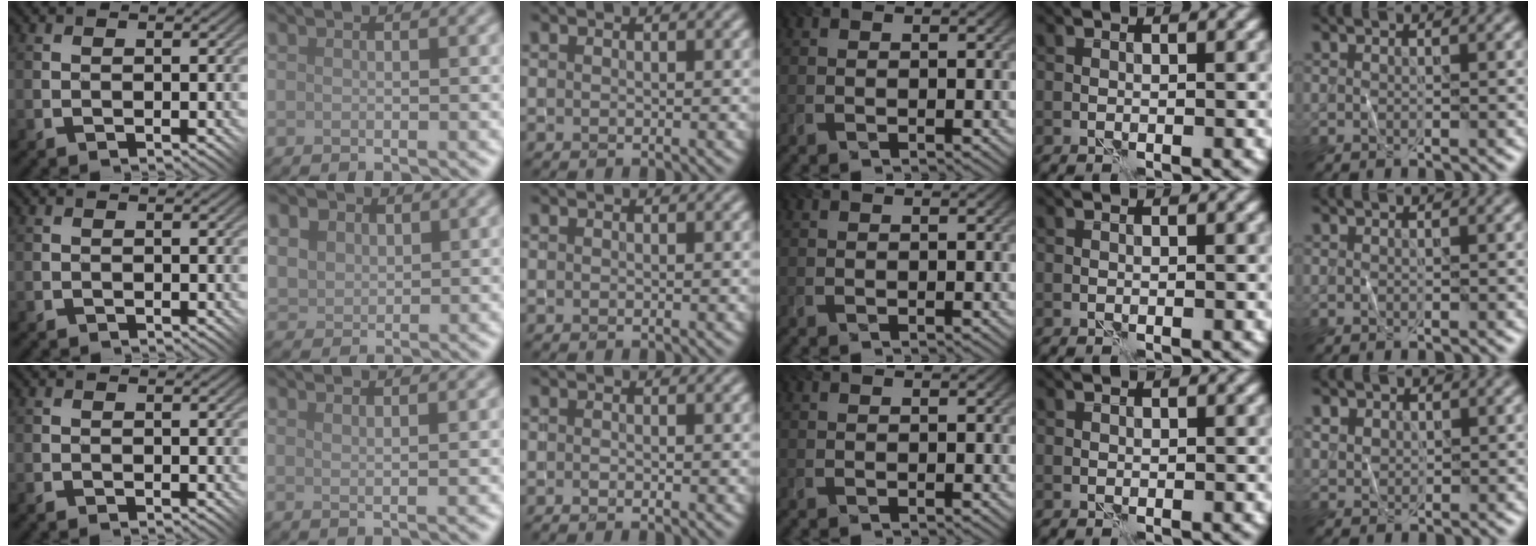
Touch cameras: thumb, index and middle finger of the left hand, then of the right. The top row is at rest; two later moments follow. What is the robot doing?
{"motion": "fold", "object": "shorts"}